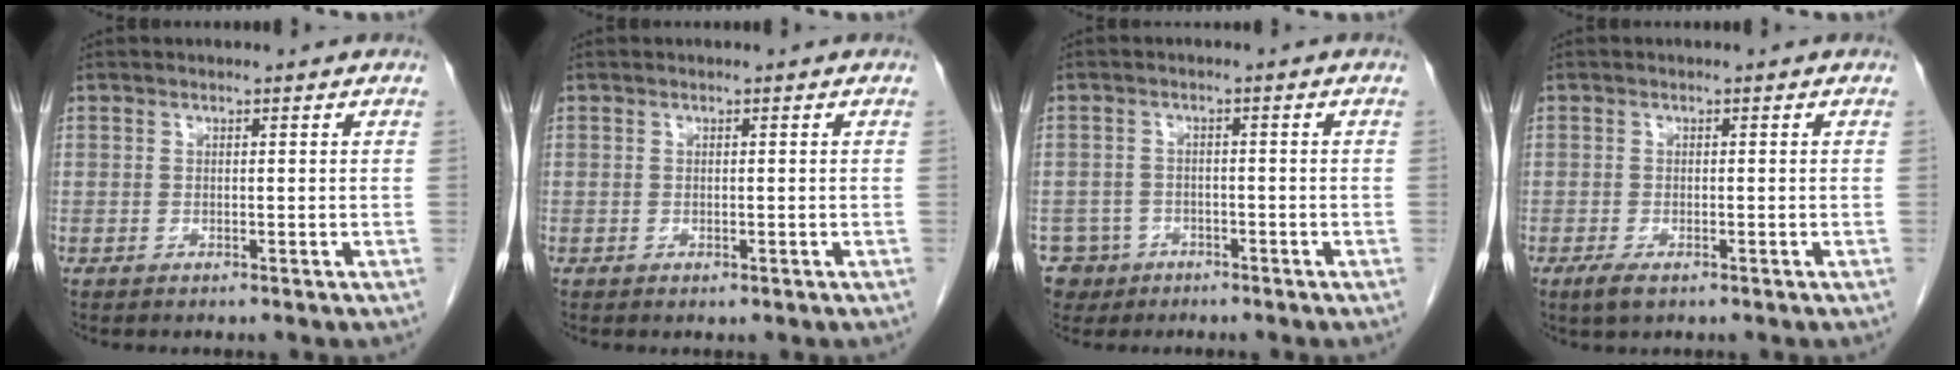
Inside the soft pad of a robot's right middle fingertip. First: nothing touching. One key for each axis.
{"total": 0.5, "fx": -0.3, "fy": 0.3, "fz": 0.4, "tx": -0.006, "ty": -0.001, "tz": -0.001}
{"total": 4.7, "fx": -2.8, "fy": 3.7, "fz": -0.2, "tx": 0.004, "ty": 0.009, "tz": -0.046}
{"total": 2.3, "fx": -1.3, "fy": 0.8, "fz": 1.7, "tx": -0.039, "ty": -0.005, "tz": -0.022}